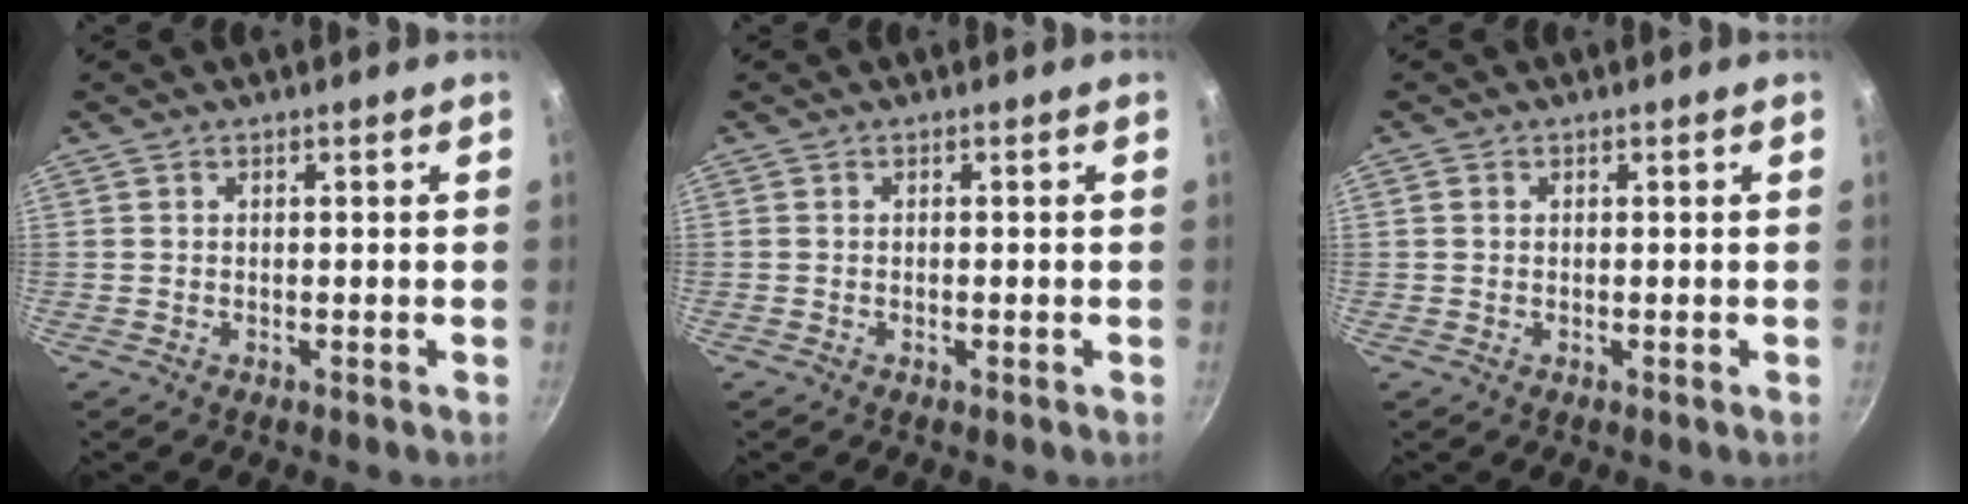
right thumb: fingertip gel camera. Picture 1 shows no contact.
{"total": 0.5, "force": [-0.2, 0.2, 0.5], "torque": [-0.008, 0.002, -0.004]}
{"total": 0.8, "force": [0.2, 0.7, 0.4], "torque": [-0.006, 0.003, 0.001]}